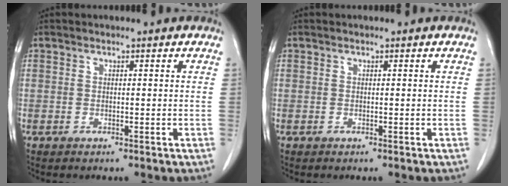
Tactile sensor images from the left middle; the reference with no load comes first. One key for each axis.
{"total": 0.0}